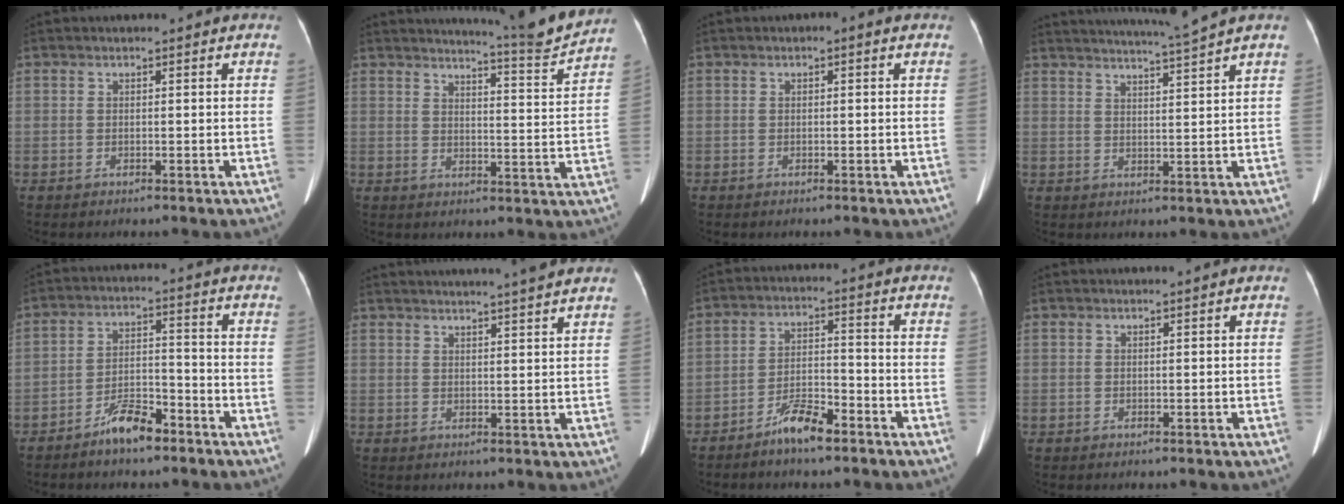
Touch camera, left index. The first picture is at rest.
{"total": 9.0, "force": [8.7, -1.8, 1.6], "torque": [-0.037, -0.048, 0.116]}
{"total": 0.7, "force": [-0.4, 0.4, 0.4], "torque": [-0.002, 0.004, -0.009]}
{"total": 7.4, "force": [6.6, -2.3, 2.5], "torque": [-0.041, -0.013, 0.101]}
{"total": 6.5, "force": [-5.2, 1.8, 3.5], "torque": [-0.072, 0.000, -0.095]}
{"total": 11.5, "force": [10.5, -0.5, 4.6], "torque": [-0.071, 0.007, 0.123]}
{"total": 6.1, "force": [-4.9, 1.2, 3.5], "torque": [-0.073, -0.003, -0.092]}
{"total": 0.0}